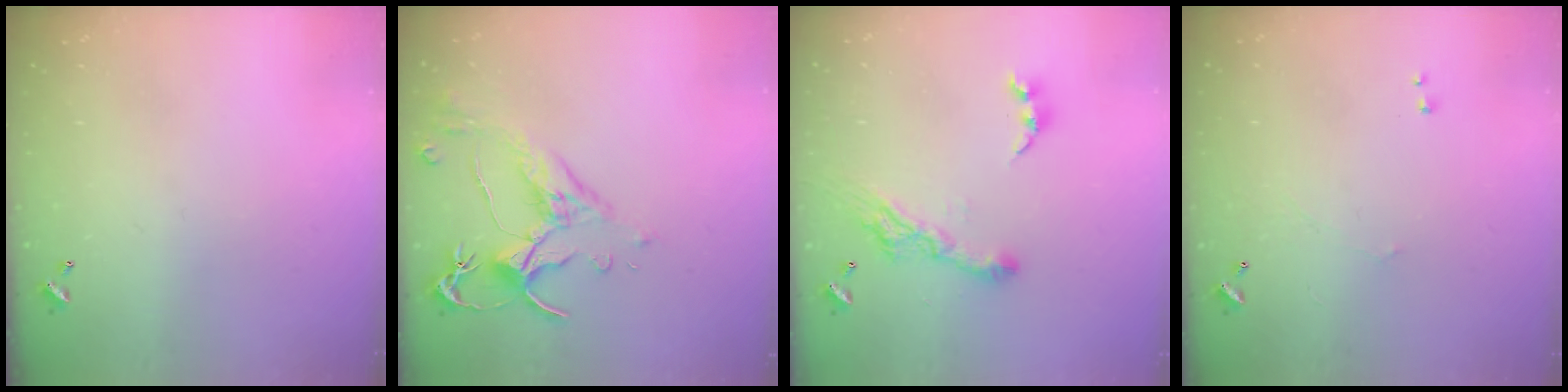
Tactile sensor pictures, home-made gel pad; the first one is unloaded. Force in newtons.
{"total": 2.6, "press": 2.2, "slide": 1.3}
{"total": 9.2, "press": 9.1, "slide": 1.0}
{"total": 0.7, "press": 0.1, "slide": 0.7}